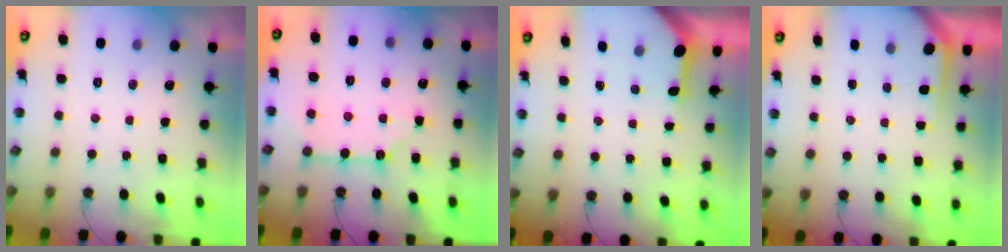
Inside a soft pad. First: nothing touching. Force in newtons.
{"total": 11.3, "press": 11.2, "slide": 1.1}
{"total": 3.5, "press": 3.5, "slide": 0.4}
{"total": 2.4, "press": 2.4, "slide": 0.2}